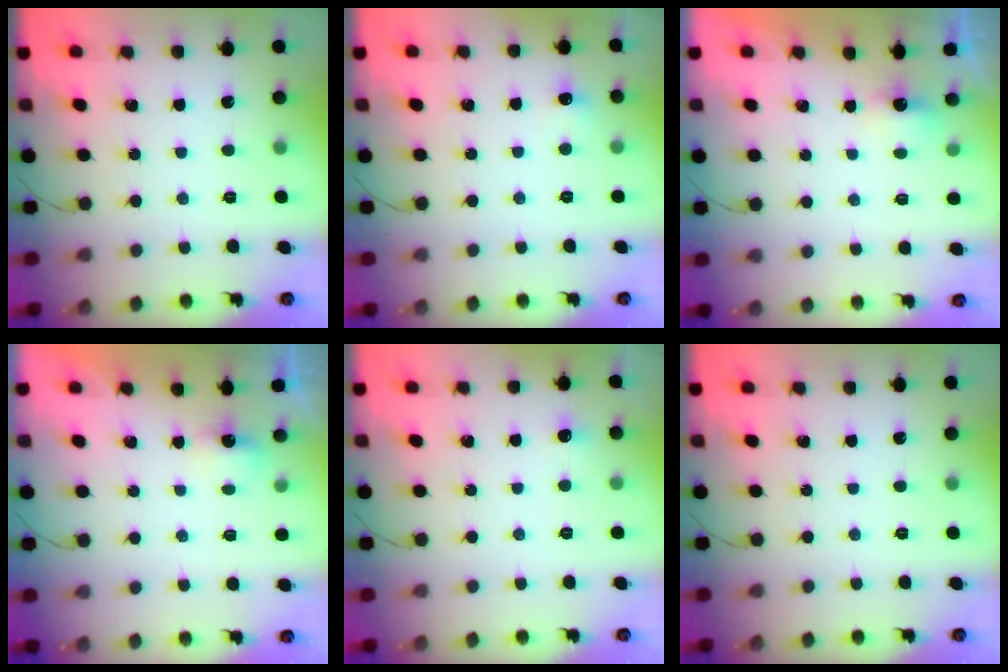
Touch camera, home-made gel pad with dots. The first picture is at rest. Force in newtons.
{"total": 3.9, "press": 3.7, "slide": 1.2}
{"total": 1.8, "press": 1.6, "slide": 0.8}
{"total": 2.7, "press": 2.6, "slide": 0.6}
{"total": 3.4, "press": 3.1, "slide": 1.3}
{"total": 0.0}